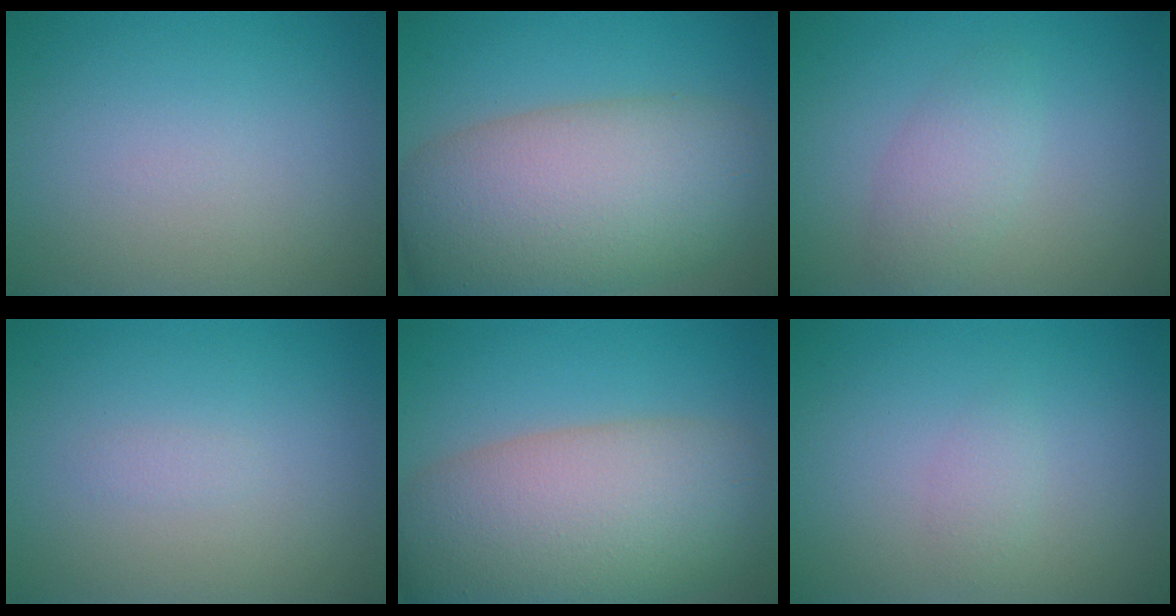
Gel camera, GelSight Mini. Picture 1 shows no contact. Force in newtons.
{"total": 11.8, "press": 11.8, "slide": 0.5}
{"total": 2.4, "press": 2.4, "slide": 0.1}
{"total": 0.5, "press": 0.5, "slide": 0.0}
{"total": 11.8, "press": 11.8, "slide": 0.7}
{"total": 1.0, "press": 1.0, "slide": 0.1}